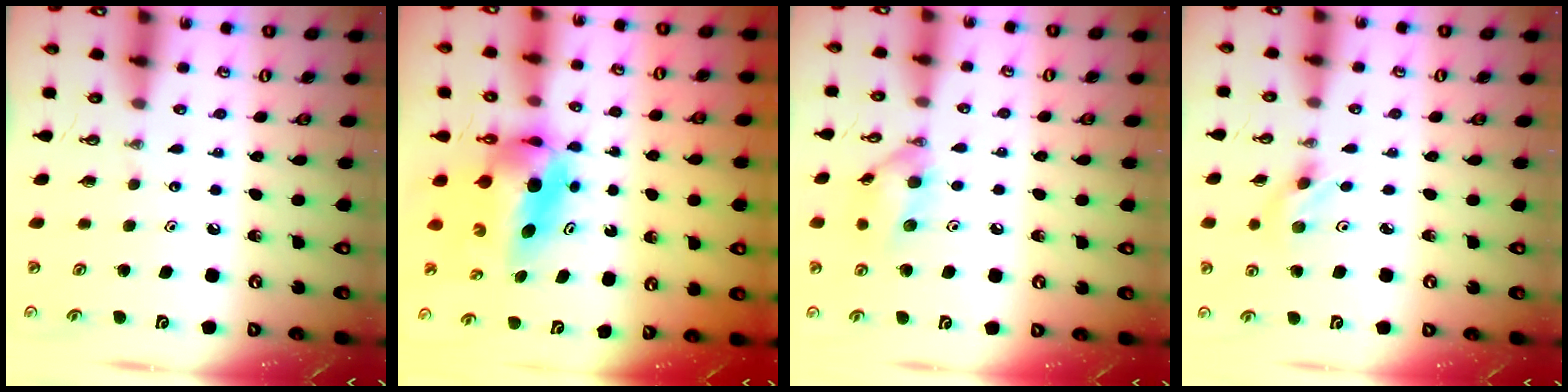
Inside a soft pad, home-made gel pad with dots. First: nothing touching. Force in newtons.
{"total": 6.7, "press": 6.5, "slide": 1.5}
{"total": 11.3, "press": 11.3, "slide": 0.7}
{"total": 3.7, "press": 3.4, "slide": 1.4}